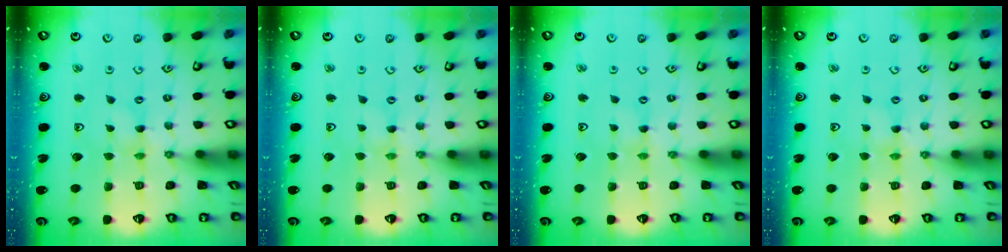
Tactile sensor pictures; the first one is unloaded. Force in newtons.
{"total": 0.0}
{"total": 1.1, "press": 1.1, "slide": 0.2}
{"total": 0.9, "press": 0.9, "slide": 0.2}